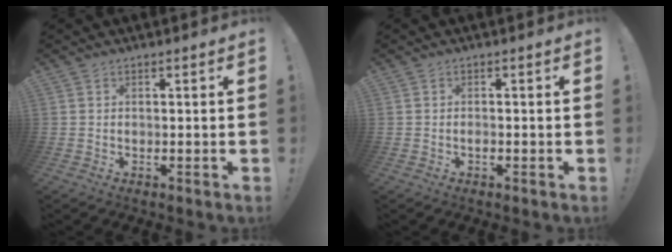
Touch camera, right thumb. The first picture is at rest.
{"total": 1.0, "force": [-0.8, 0.2, 0.6], "torque": [-0.012, 0.000, -0.014]}